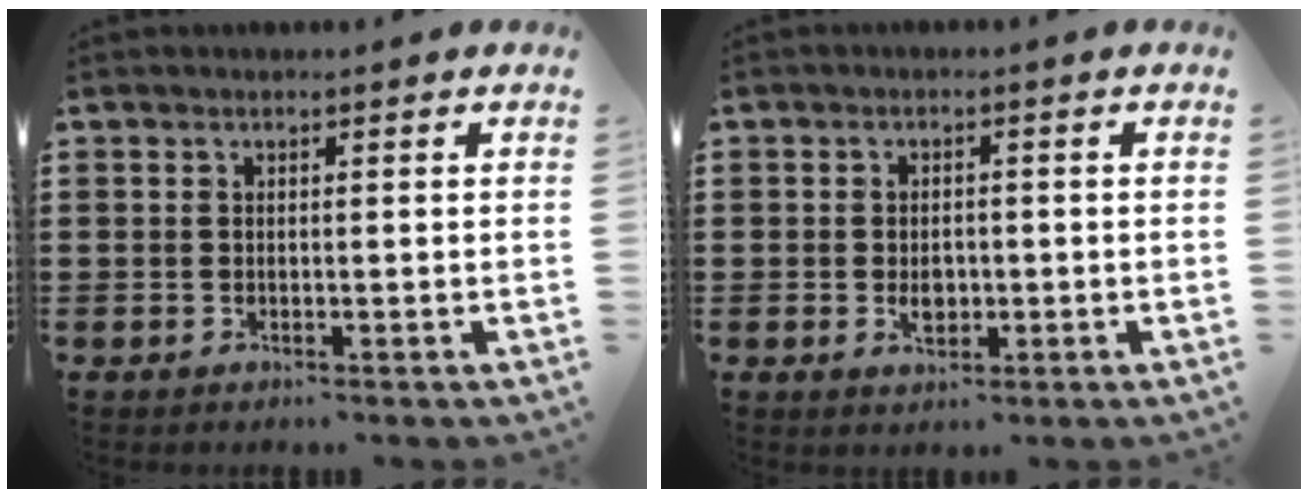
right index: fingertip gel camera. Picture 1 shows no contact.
{"total": 2.7, "force": [-0.4, 1.7, 2.1], "torque": [-0.033, 0.000, -0.010]}